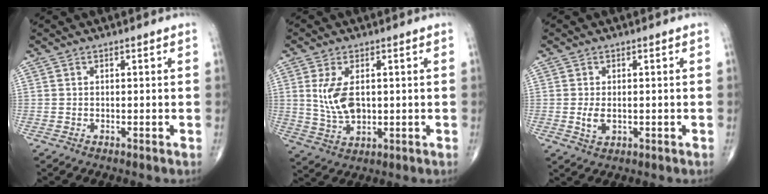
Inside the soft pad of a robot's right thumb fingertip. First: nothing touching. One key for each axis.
{"total": 7.5, "fx": 1.1, "fy": 4.1, "fz": 6.2, "tx": -0.120, "ty": -0.010, "tz": 0.030}
{"total": 2.9, "fx": -0.2, "fy": 1.7, "fz": 2.3, "tx": -0.044, "ty": -0.005, "tz": 0.000}